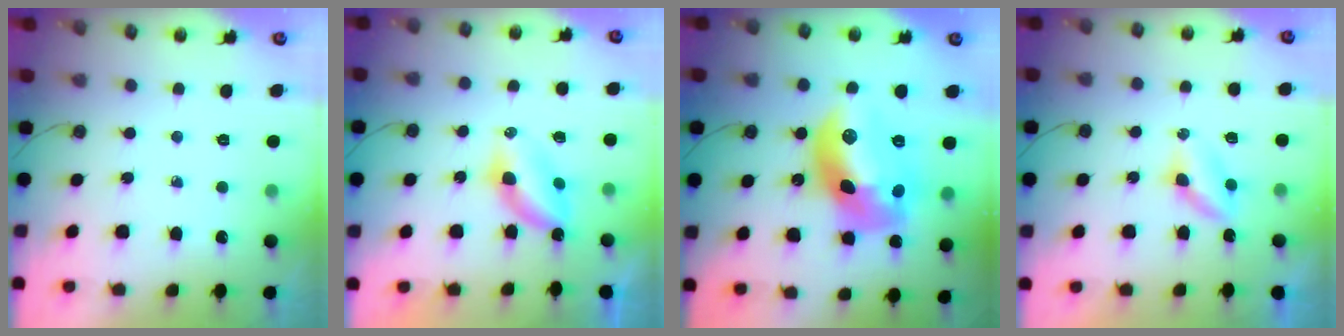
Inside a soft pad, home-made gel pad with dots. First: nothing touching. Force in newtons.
{"total": 5.5, "press": 5.5, "slide": 0.4}
{"total": 18.8, "press": 18.7, "slide": 1.0}
{"total": 3.6, "press": 3.6, "slide": 0.4}